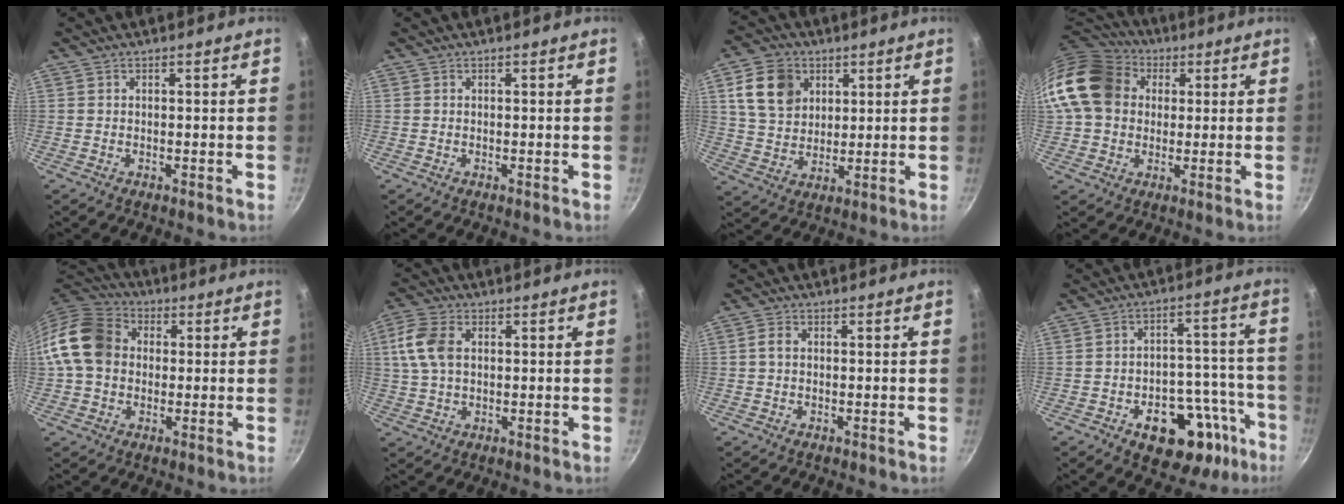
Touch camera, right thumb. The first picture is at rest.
{"total": 0.0}
{"total": 11.5, "force": [4.3, 8.9, 6.0], "torque": [-0.085, -0.006, 0.080]}
{"total": 18.4, "force": [3.4, 15.0, 10.1], "torque": [-0.186, 0.036, 0.049]}
{"total": 13.5, "force": [0.6, 10.9, 8.0], "torque": [-0.128, 0.027, -0.007]}
{"total": 8.2, "force": [1.7, 5.2, 6.1], "torque": [-0.127, 0.008, 0.028]}
{"total": 1.8, "force": [0.1, 1.2, 1.3], "torque": [-0.027, 0.006, 0.000]}
{"total": 20.0, "force": [-9.6, 12.0, 12.8], "torque": [-0.106, 0.055, -0.120]}